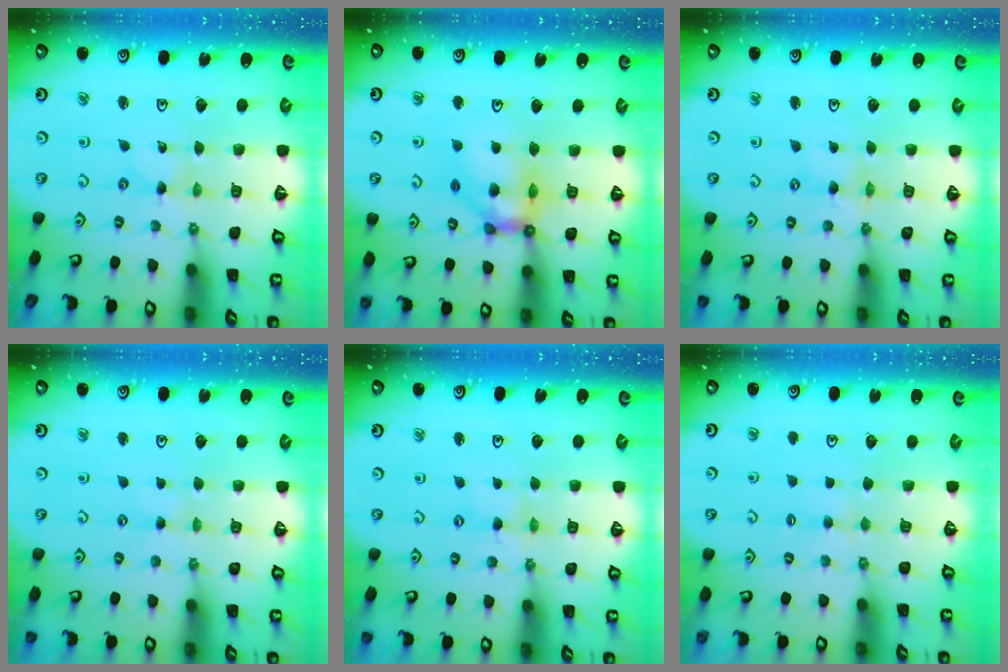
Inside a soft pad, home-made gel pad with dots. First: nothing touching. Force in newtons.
{"total": 13.2, "press": 13.1, "slide": 1.5}
{"total": 0.7, "press": 0.7, "slide": 0.2}
{"total": 0.0}
{"total": 1.2, "press": 1.1, "slide": 0.2}
{"total": 3.0, "press": 3.0, "slide": 0.4}